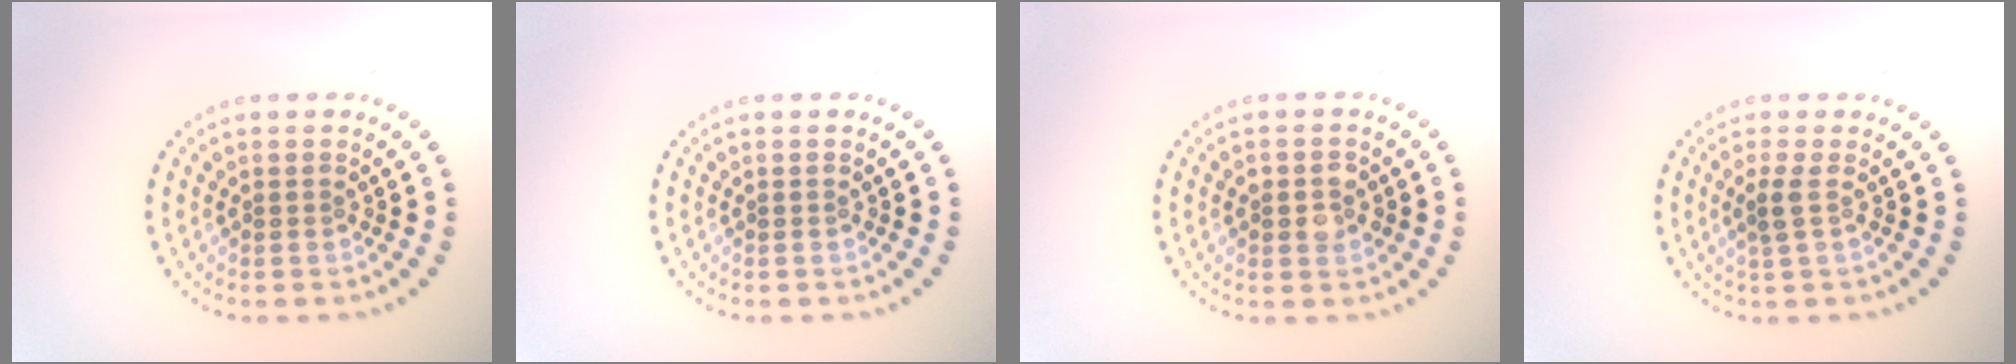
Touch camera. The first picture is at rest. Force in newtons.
{"total": 0.0}
{"total": 2.0, "press": 2.0, "slide": 0.2}
{"total": 1.3, "press": 1.1, "slide": 0.8}